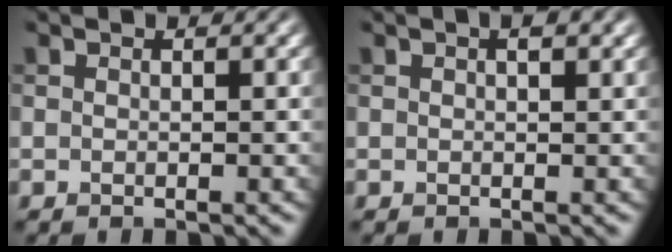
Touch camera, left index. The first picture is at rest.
{"total": 1.5, "force": [0.9, 0.4, 1.1], "torque": [-0.004, 0.000, 0.011]}